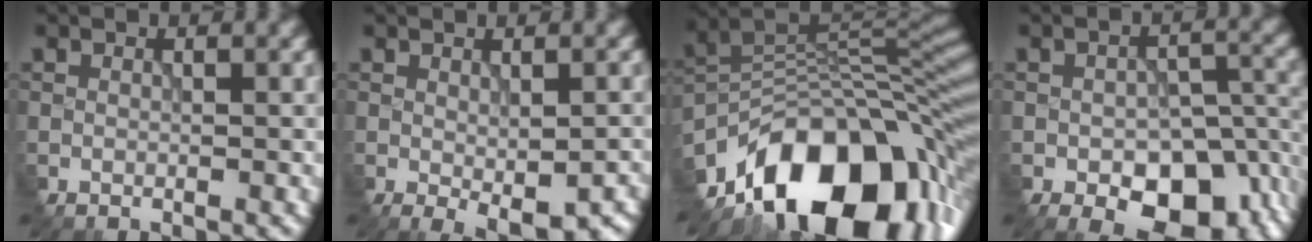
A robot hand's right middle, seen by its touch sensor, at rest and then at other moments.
{"total": 3.6, "force": [-1.1, 1.4, 3.1], "torque": [-0.045, -0.015, -0.006]}
{"total": 15.2, "force": [-8.1, 8.2, 9.8], "torque": [-0.161, 0.010, -0.139]}
{"total": 10.1, "force": [-4.7, 5.6, 7.0], "torque": [-0.097, -0.025, -0.056]}